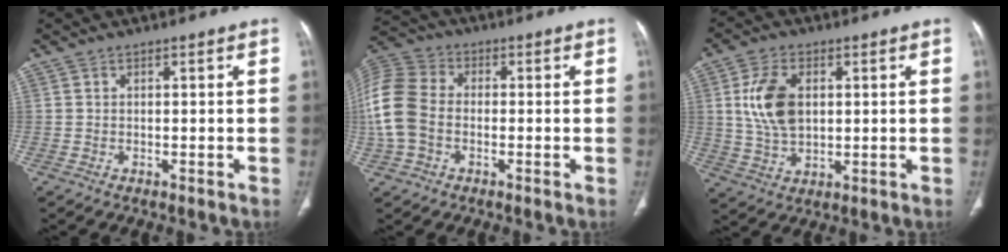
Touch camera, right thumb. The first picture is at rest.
{"total": 12.6, "force": [-1.6, 9.2, 8.5], "torque": [-0.191, 0.026, -0.039]}
{"total": 10.2, "force": [2.0, 6.3, 7.8], "torque": [-0.147, -0.004, 0.044]}